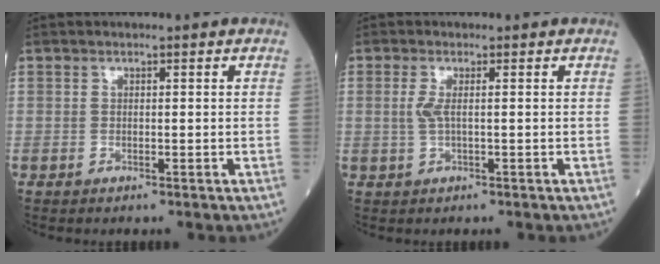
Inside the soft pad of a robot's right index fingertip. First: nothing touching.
{"total": 2.1, "force": [0.2, 0.2, 2.1], "torque": [-0.054, -0.002, 0.003]}